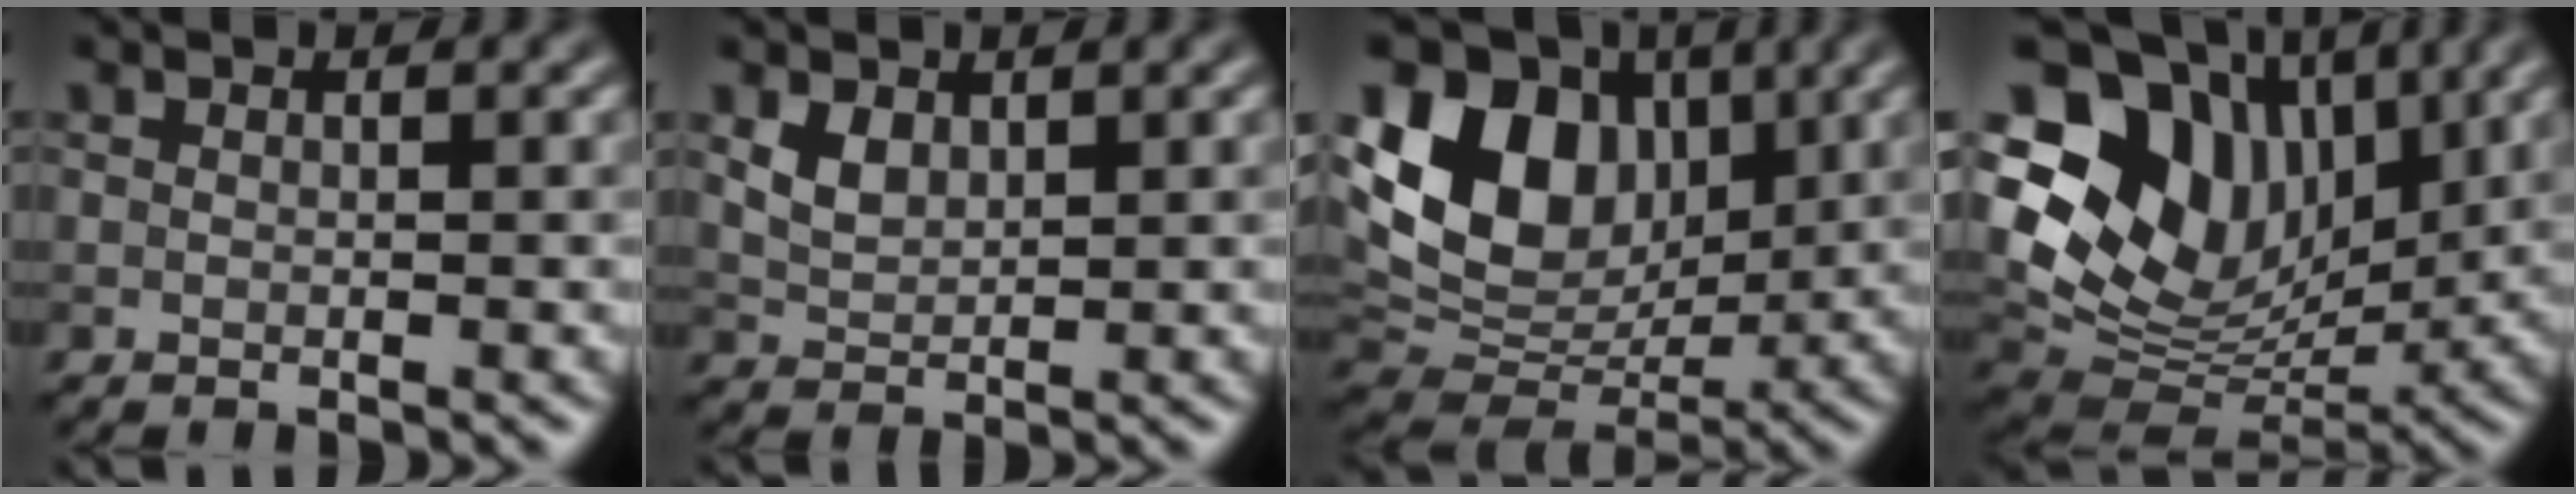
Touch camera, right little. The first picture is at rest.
{"total": 2.1, "force": [1.1, 1.4, 1.2], "torque": [-0.029, -0.002, 0.027]}
{"total": 11.5, "force": [3.6, 8.4, 7.0], "torque": [-0.137, 0.008, 0.063]}
{"total": 12.8, "force": [5.4, 9.0, 7.4], "torque": [-0.145, 0.013, 0.102]}